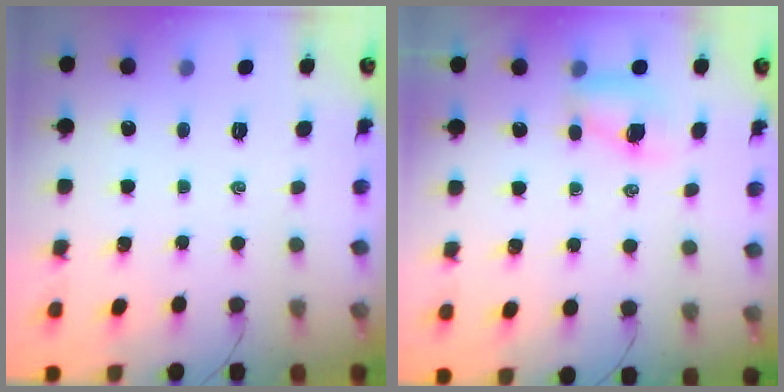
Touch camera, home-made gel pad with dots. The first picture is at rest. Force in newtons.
{"total": 5.9, "press": 5.9, "slide": 1.0}